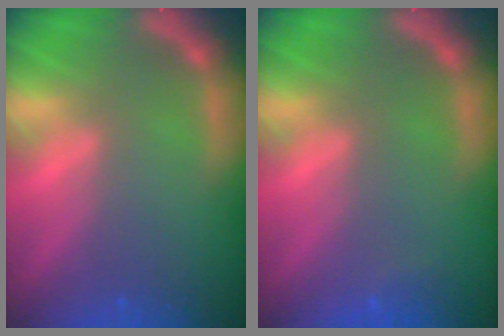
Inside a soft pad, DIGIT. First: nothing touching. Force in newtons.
{"total": 0.9}